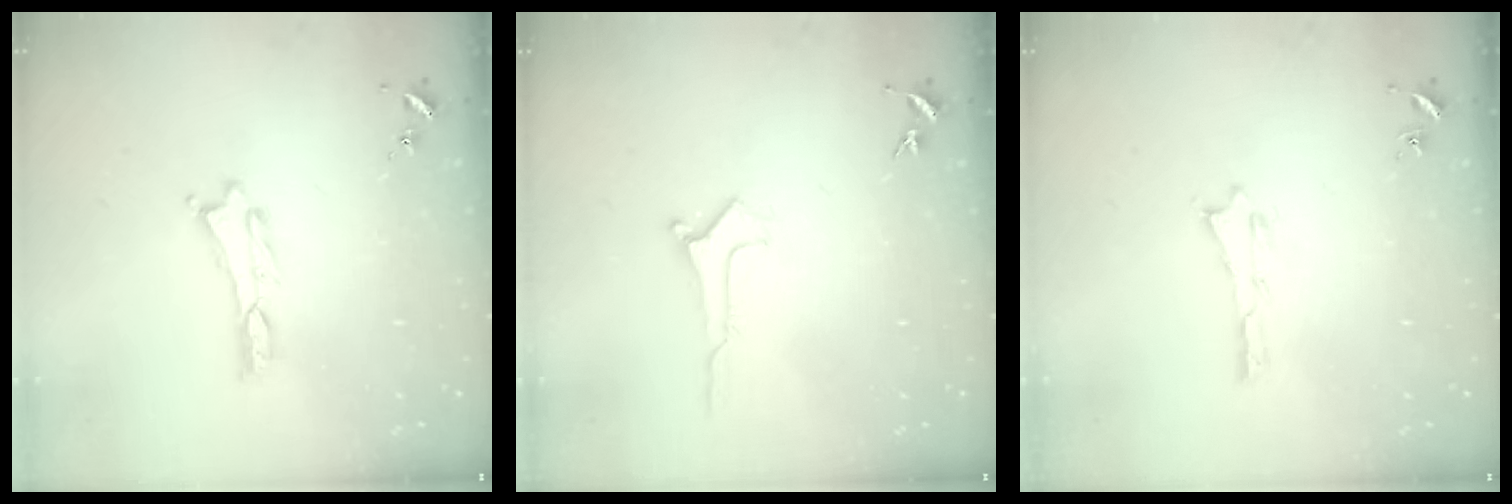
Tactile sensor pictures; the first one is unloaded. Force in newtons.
{"total": 0.0}
{"total": 0.0}